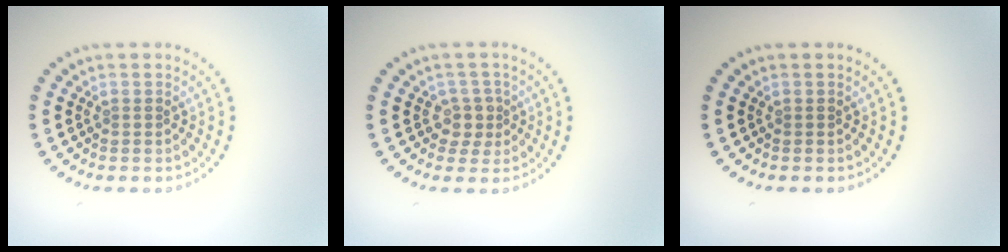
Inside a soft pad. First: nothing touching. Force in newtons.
{"total": 1.9, "press": 1.5, "slide": 1.2}
{"total": 0.0}